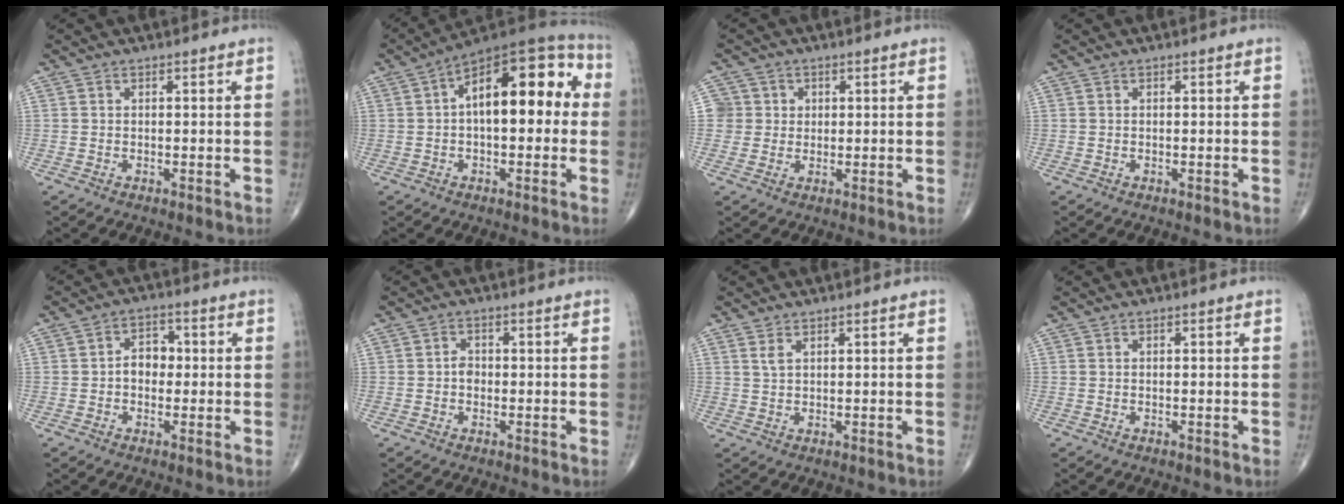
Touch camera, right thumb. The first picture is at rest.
{"total": 17.9, "force": [2.0, 8.6, 15.5], "torque": [-0.198, 0.046, 0.018]}
{"total": 3.9, "force": [0.8, 3.8, -0.2], "torque": [0.037, 0.004, 0.008]}
{"total": 0.0}
{"total": 4.7, "force": [-0.2, 3.5, 3.1], "torque": [-0.029, 0.016, -0.012]}
{"total": 1.7, "force": [-0.4, 1.4, 1.0], "torque": [-0.005, 0.006, -0.010]}
{"total": 1.5, "force": [1.0, 0.6, 1.1], "torque": [-0.023, 0.001, 0.025]}
{"total": 0.0}